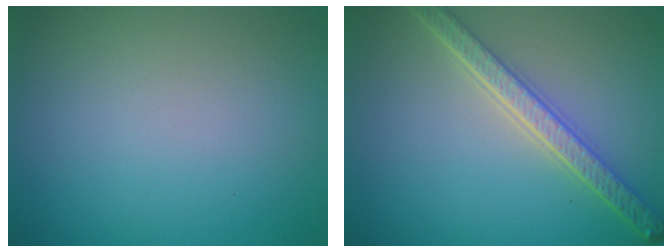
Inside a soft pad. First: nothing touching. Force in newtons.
{"total": 4.9, "press": 3.8, "slide": 3.1}